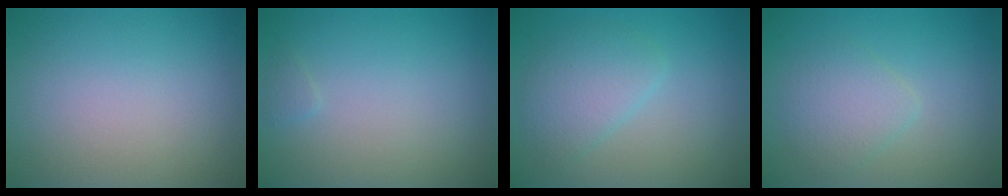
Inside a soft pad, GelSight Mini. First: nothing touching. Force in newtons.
{"total": 0.5, "press": 0.5, "slide": 0.0}
{"total": 3.2, "press": 3.2, "slide": 0.1}
{"total": 2.6, "press": 2.5, "slide": 0.1}